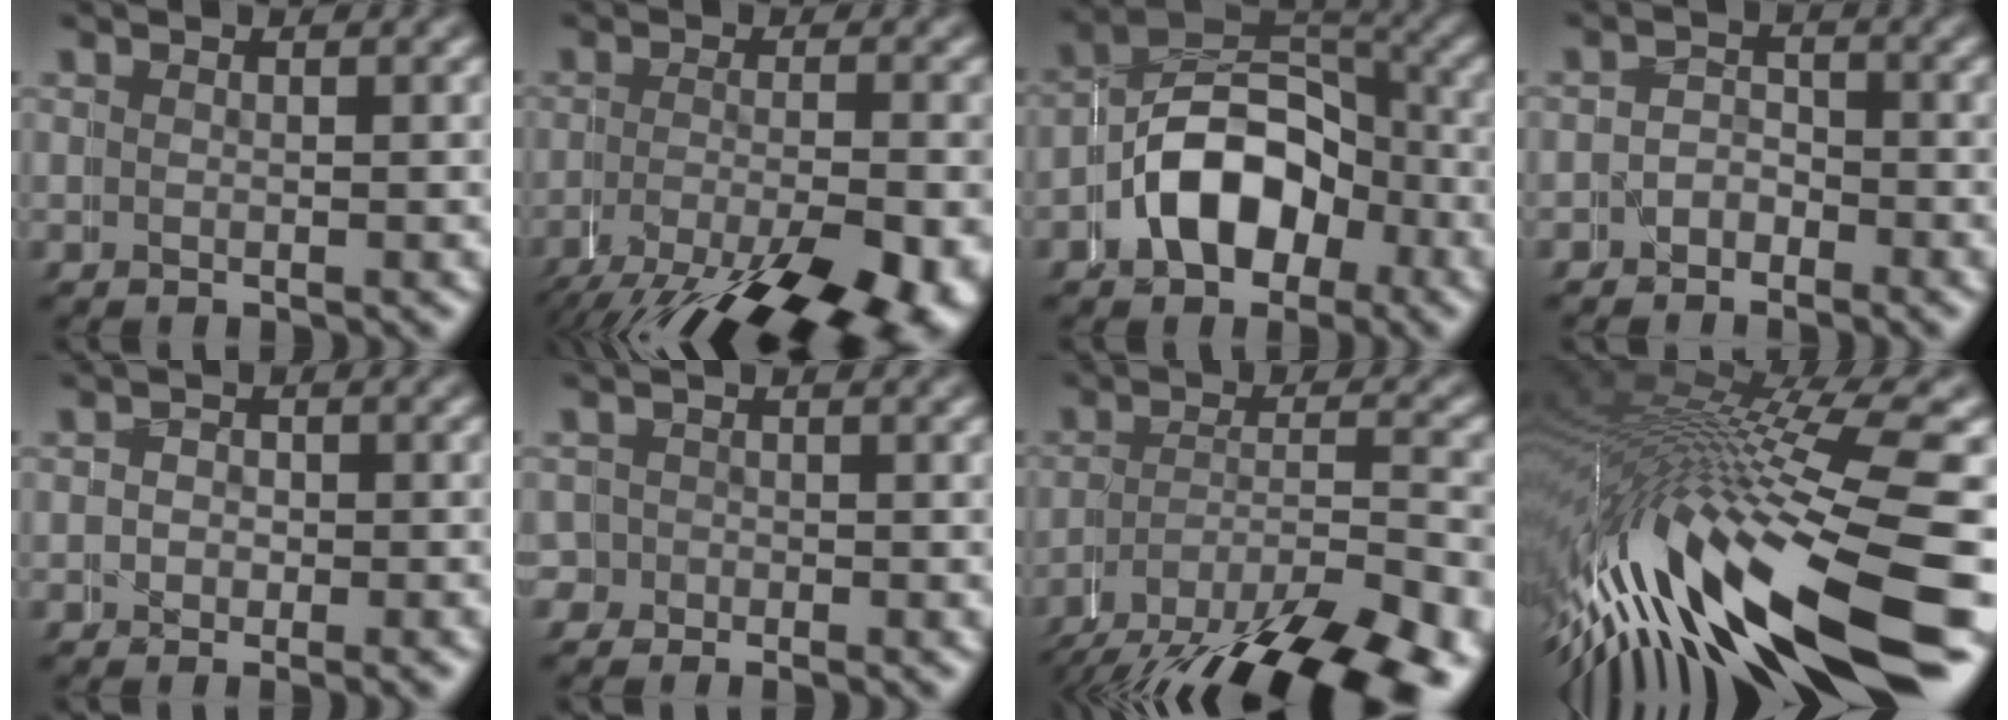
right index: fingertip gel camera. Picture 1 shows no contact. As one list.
[{"total": 9.2, "force": [-3.8, 3.7, 7.5], "torque": [-0.118, -0.034, -0.044]}, {"total": 7.4, "force": [-2.0, 5.8, 4.2], "torque": [-0.083, -0.013, -0.038]}, {"total": 2.2, "force": [-1.5, 0.7, -1.5], "torque": [0.027, -0.007, -0.034]}, {"total": 1.4, "force": [-0.7, 0.3, -1.2], "torque": [0.018, -0.008, -0.016]}, {"total": 2.6, "force": [-0.8, 2.4, -0.4], "torque": [-0.012, -0.011, -0.020]}, {"total": 8.0, "force": [-4.8, 3.0, 5.6], "torque": [-0.089, -0.026, -0.068]}, {"total": 14.2, "force": [-3.9, 6.6, 12.0], "torque": [-0.239, -0.019, -0.057]}]